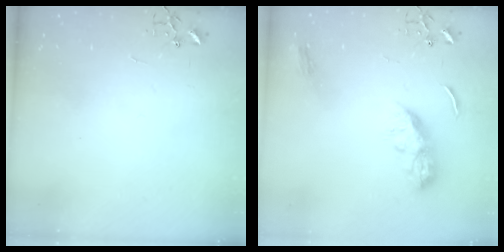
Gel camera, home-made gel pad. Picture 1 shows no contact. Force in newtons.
{"total": 9.4, "press": 9.4, "slide": 0.2}